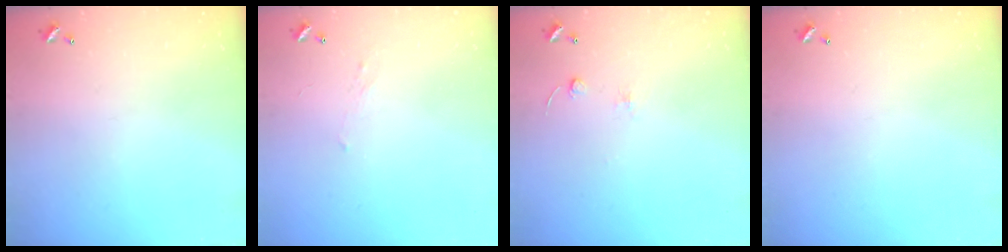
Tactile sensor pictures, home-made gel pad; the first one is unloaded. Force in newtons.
{"total": 1.0, "press": 0.8, "slide": 0.5}
{"total": 2.5, "press": 2.4, "slide": 0.8}
{"total": 0.0}